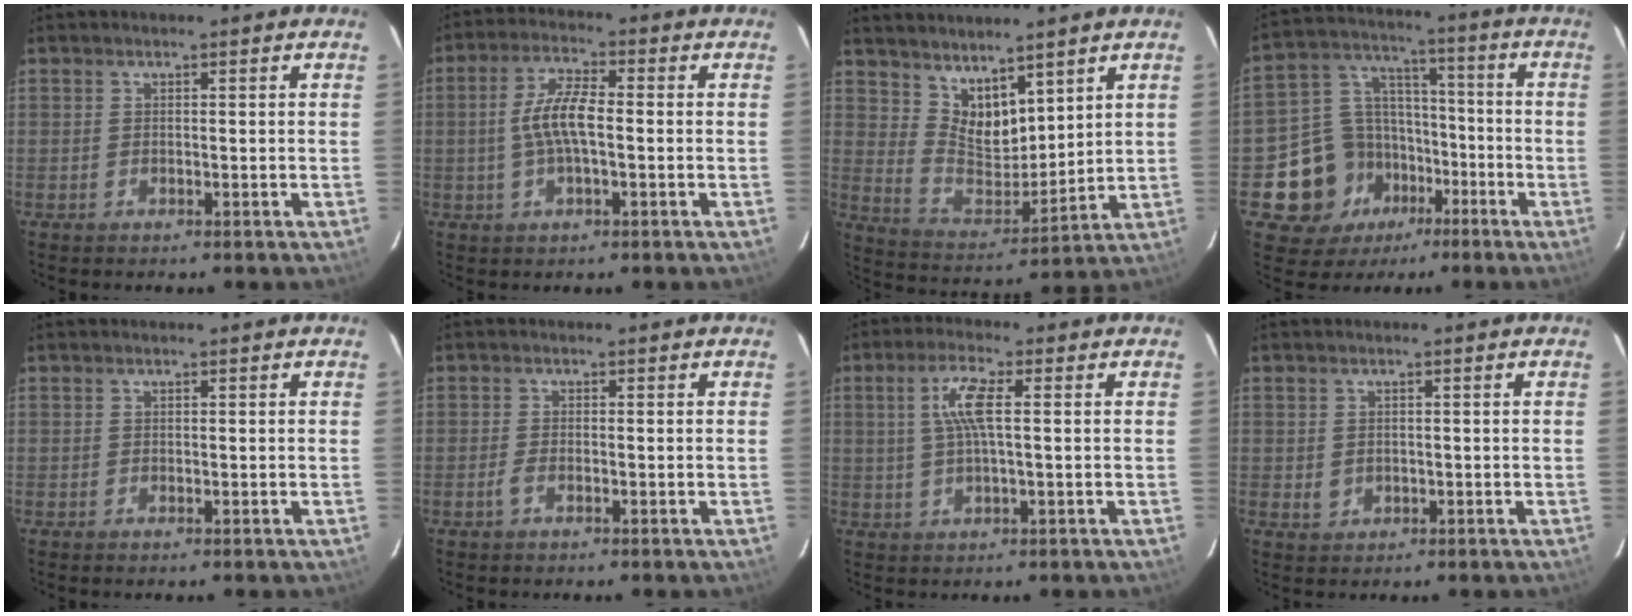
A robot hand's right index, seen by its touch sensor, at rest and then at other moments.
{"total": 7.2, "force": [-0.6, 2.3, 6.8], "torque": [-0.136, 0.009, -0.013]}
{"total": 10.1, "force": [7.4, 4.9, 4.9], "torque": [-0.084, -0.004, 0.150]}
{"total": 14.5, "force": [-6.1, 12.1, 5.0], "torque": [-0.119, 0.042, -0.076]}
{"total": 0.0}
{"total": 1.3, "force": [-0.9, 0.4, 0.7], "torque": [-0.021, -0.001, -0.020]}
{"total": 6.1, "force": [1.1, 1.0, 5.9], "torque": [-0.114, 0.006, 0.022]}
{"total": 1.7, "force": [-0.2, 1.7, 0.5], "torque": [-0.008, 0.000, 0.002]}